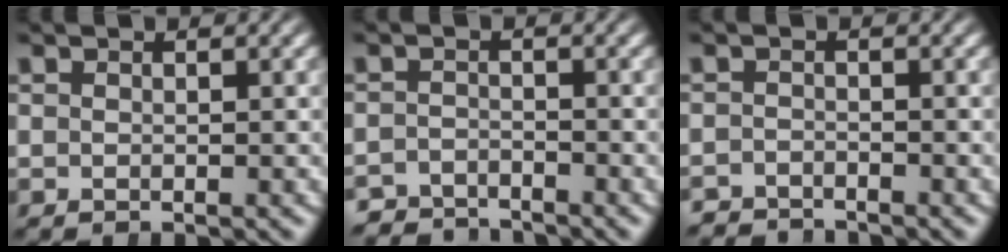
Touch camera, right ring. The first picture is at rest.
{"total": 3.6, "force": [-3.5, 0.7, -0.2], "torque": [0.001, -0.018, -0.060]}
{"total": 2.9, "force": [-2.8, 0.6, -0.3], "torque": [0.000, -0.018, -0.045]}